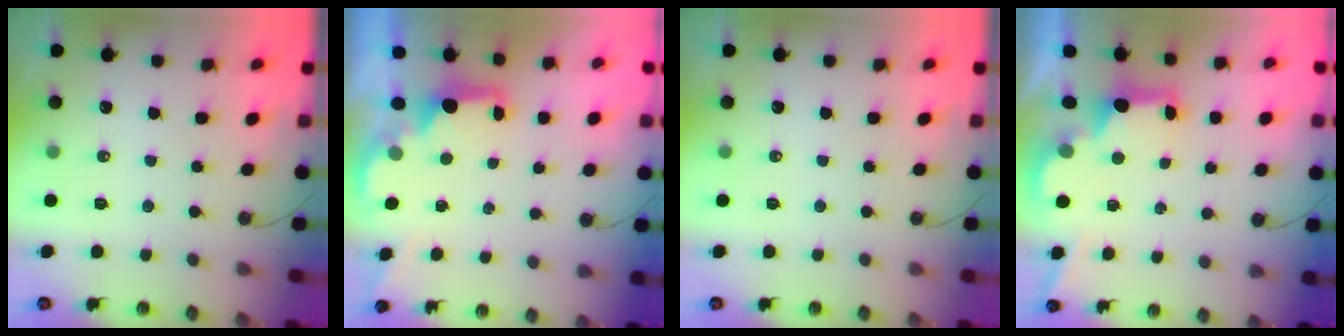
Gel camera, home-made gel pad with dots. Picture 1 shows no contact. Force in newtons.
{"total": 1.6, "press": 1.5, "slide": 0.6}
{"total": 0.0}
{"total": 2.6, "press": 2.5, "slide": 0.9}